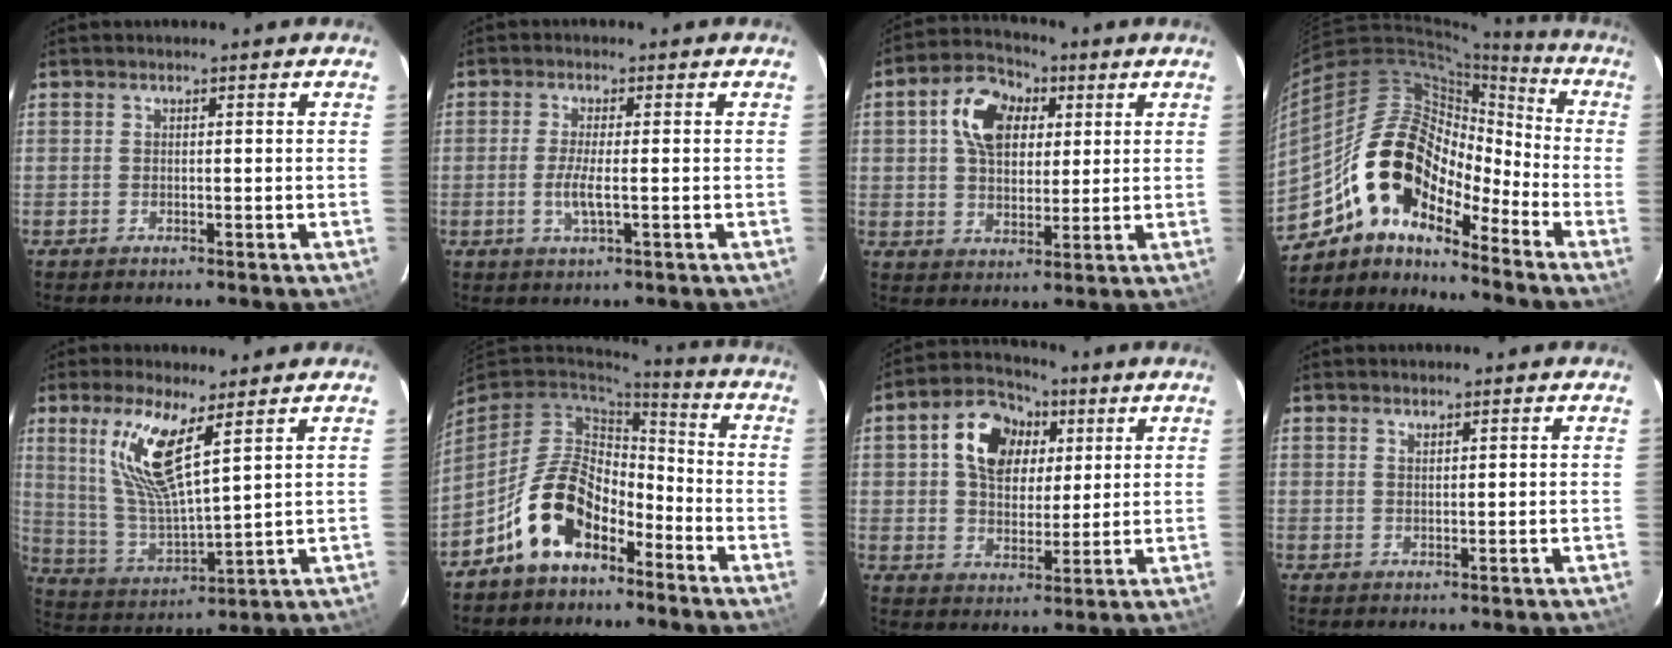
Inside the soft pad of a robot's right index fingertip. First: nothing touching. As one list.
[{"total": 3.8, "force": [-0.9, 0.4, 3.7], "torque": [-0.077, -0.005, -0.019]}, {"total": 11.4, "force": [3.5, 7.7, 7.6], "torque": [-0.142, 0.037, 0.058]}, {"total": 15.7, "force": [-11.2, 7.0, 8.5], "torque": [-0.141, 0.009, -0.220]}, {"total": 12.4, "force": [6.7, 2.5, 10.1], "torque": [-0.208, -0.001, 0.142]}, {"total": 13.6, "force": [-7.7, 7.6, 8.2], "torque": [-0.170, 0.014, -0.135]}, {"total": 11.7, "force": [3.8, 8.4, 7.2], "torque": [-0.150, 0.036, 0.065]}, {"total": 0.8, "force": [0.7, 0.3, 0.3], "torque": [-0.005, 0.001, 0.013]}]